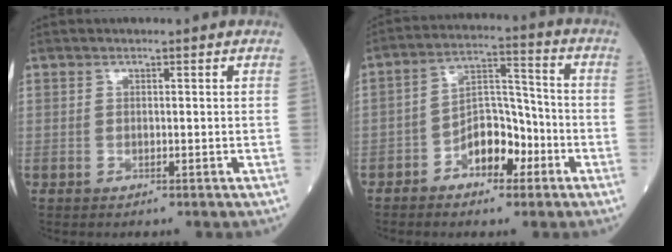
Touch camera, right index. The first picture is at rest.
{"total": 8.4, "force": [-4.0, 4.5, 5.8], "torque": [-0.104, 0.027, -0.068]}